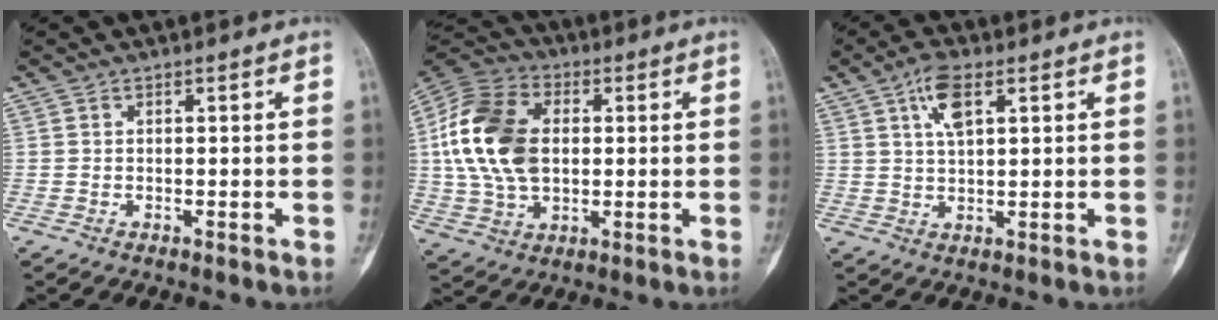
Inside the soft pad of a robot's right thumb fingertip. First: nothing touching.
{"total": 17.9, "force": [1.8, 11.8, 13.3], "torque": [-0.255, 0.013, 0.030]}
{"total": 6.1, "force": [2.7, 2.4, 4.9], "torque": [-0.087, -0.003, 0.051]}